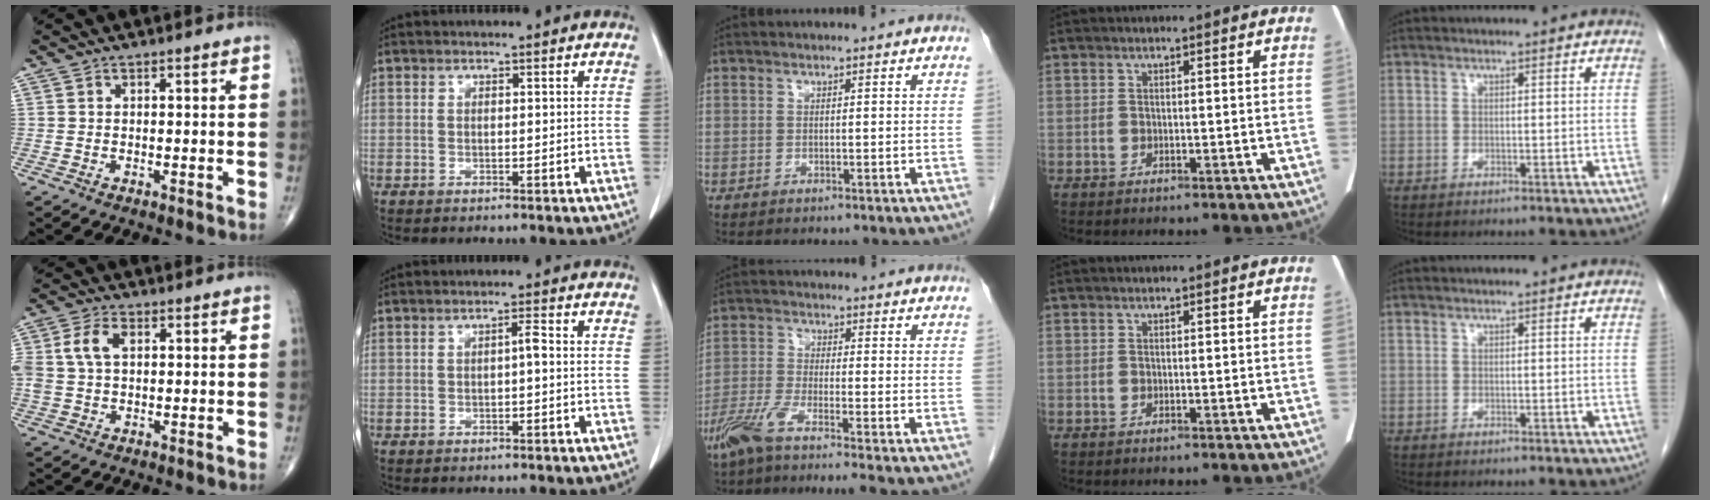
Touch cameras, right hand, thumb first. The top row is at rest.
{"thumb": {"total": 6.8, "force": [1.5, 4.2, 5.1], "torque": [-0.117, 0.015, 0.030]}, "index": {"total": 1.4, "force": [-0.1, 0.2, 1.4], "torque": [-0.021, 0.005, -0.002]}, "middle": {"total": 6.5, "force": [-4.9, -0.6, 4.2], "torque": [-0.084, -0.016, -0.097]}}